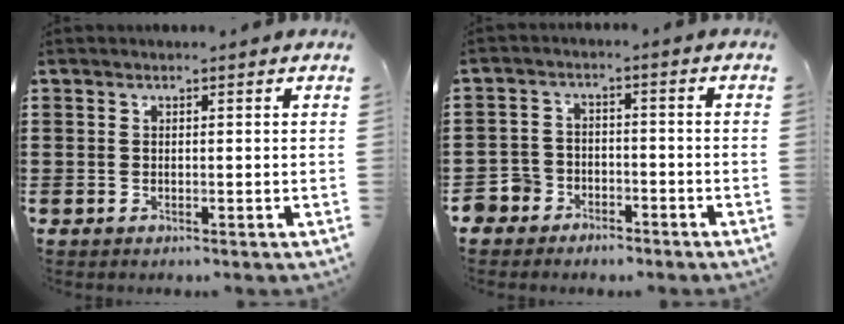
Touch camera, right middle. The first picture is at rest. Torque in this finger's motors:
{"motor_torque": [-0.26, 0.01, 0.05, -0.01]}